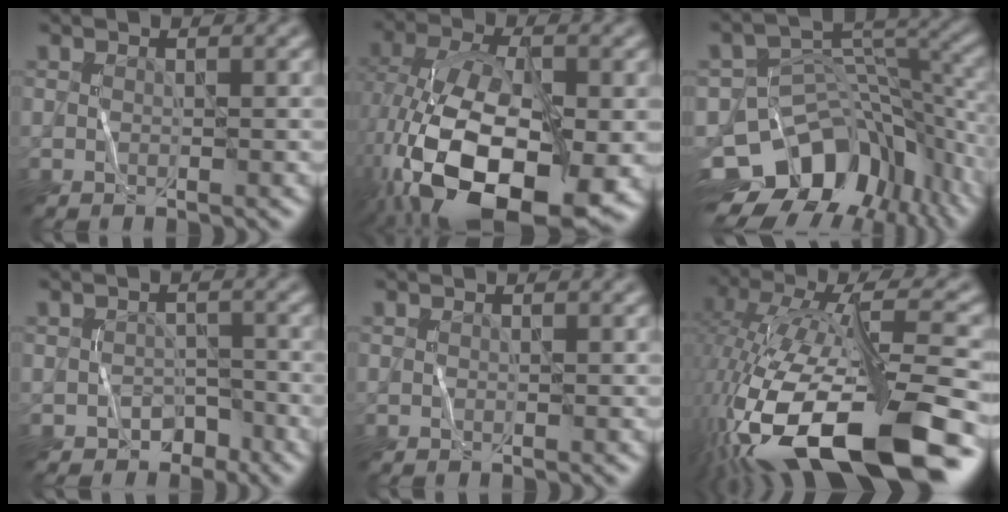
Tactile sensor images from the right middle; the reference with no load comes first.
{"total": 17.0, "force": [-5.1, 8.8, 13.7], "torque": [-0.254, -0.019, -0.077]}
{"total": 13.1, "force": [-6.5, 9.0, 7.0], "torque": [-0.130, -0.011, -0.099]}
{"total": 2.0, "force": [-1.5, 1.3, 0.2], "torque": [0.006, 0.002, -0.023]}
{"total": 0.0}
{"total": 16.4, "force": [-7.3, 5.8, 13.5], "torque": [-0.251, 0.004, -0.128]}